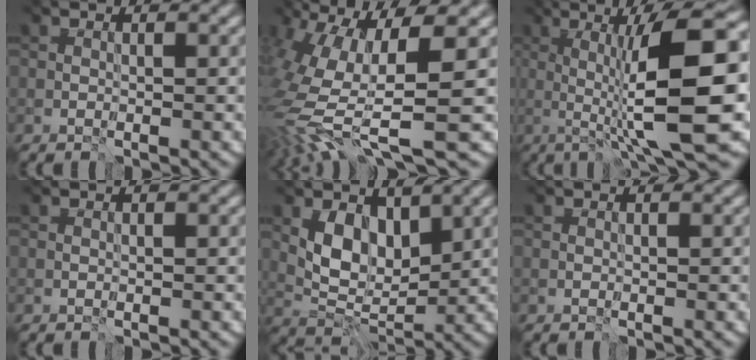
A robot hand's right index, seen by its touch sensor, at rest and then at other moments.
{"total": 11.7, "force": [-1.6, 4.0, 10.9], "torque": [-0.231, -0.006, 0.002]}
{"total": 10.9, "force": [-1.9, 0.9, 10.7], "torque": [-0.143, 0.016, -0.016]}
{"total": 0.0}
{"total": 3.6, "force": [0.8, 2.4, 2.5], "torque": [-0.054, -0.011, 0.028]}
{"total": 0.0}